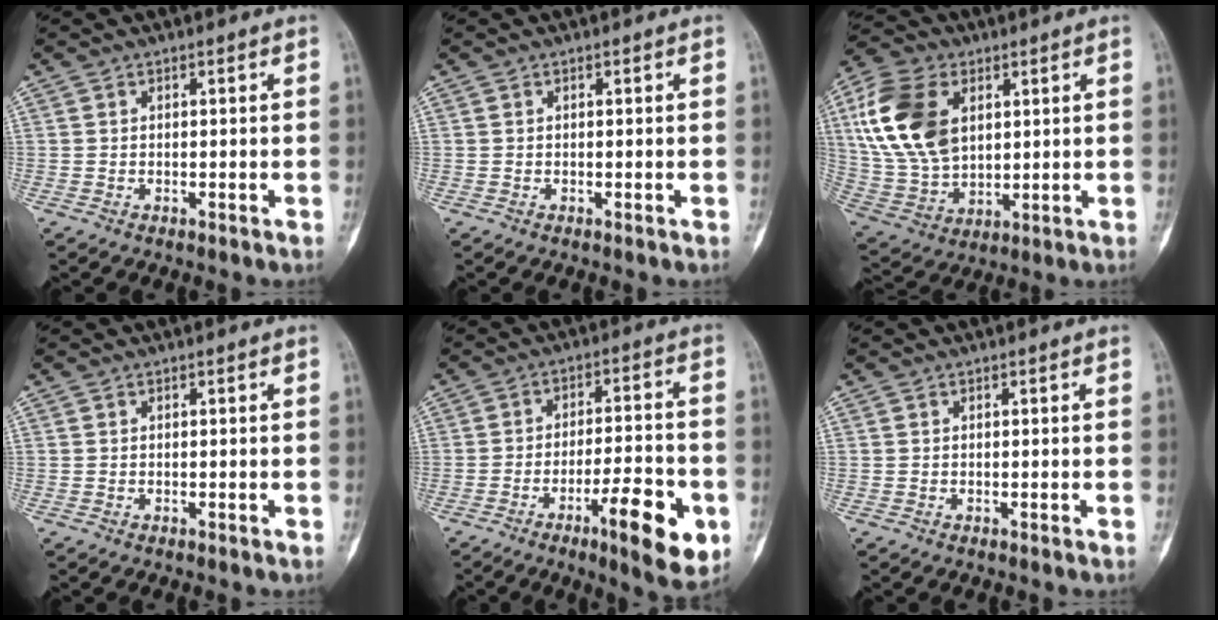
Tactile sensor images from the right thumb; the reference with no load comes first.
{"total": 0.0}
{"total": 17.9, "force": [5.1, 11.7, 12.6], "torque": [-0.244, -0.005, 0.105]}
{"total": 0.0}
{"total": 14.1, "force": [-5.9, 3.6, 12.3], "torque": [-0.168, 0.021, -0.084]}
{"total": 0.0}